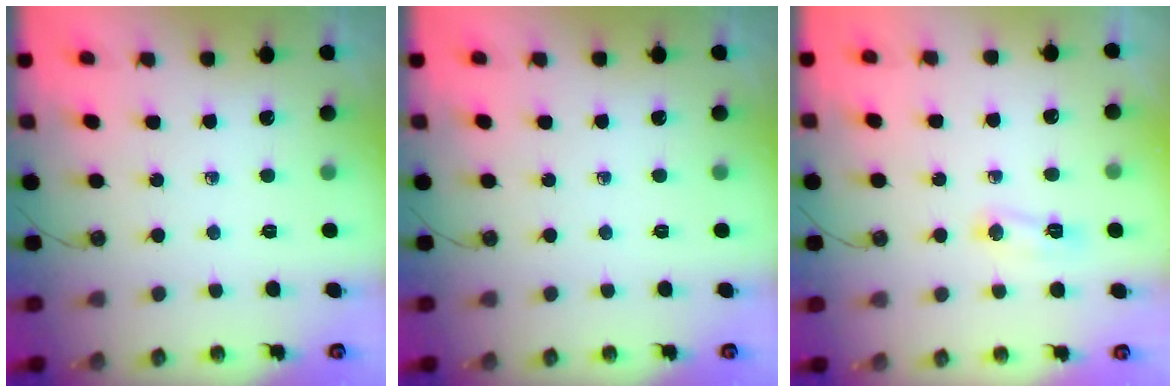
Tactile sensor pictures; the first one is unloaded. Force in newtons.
{"total": 0.0}
{"total": 14.9, "press": 6.6, "slide": 13.4}